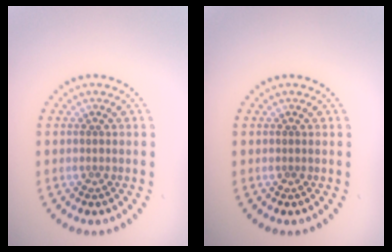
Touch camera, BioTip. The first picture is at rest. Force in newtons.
{"total": 0.0}